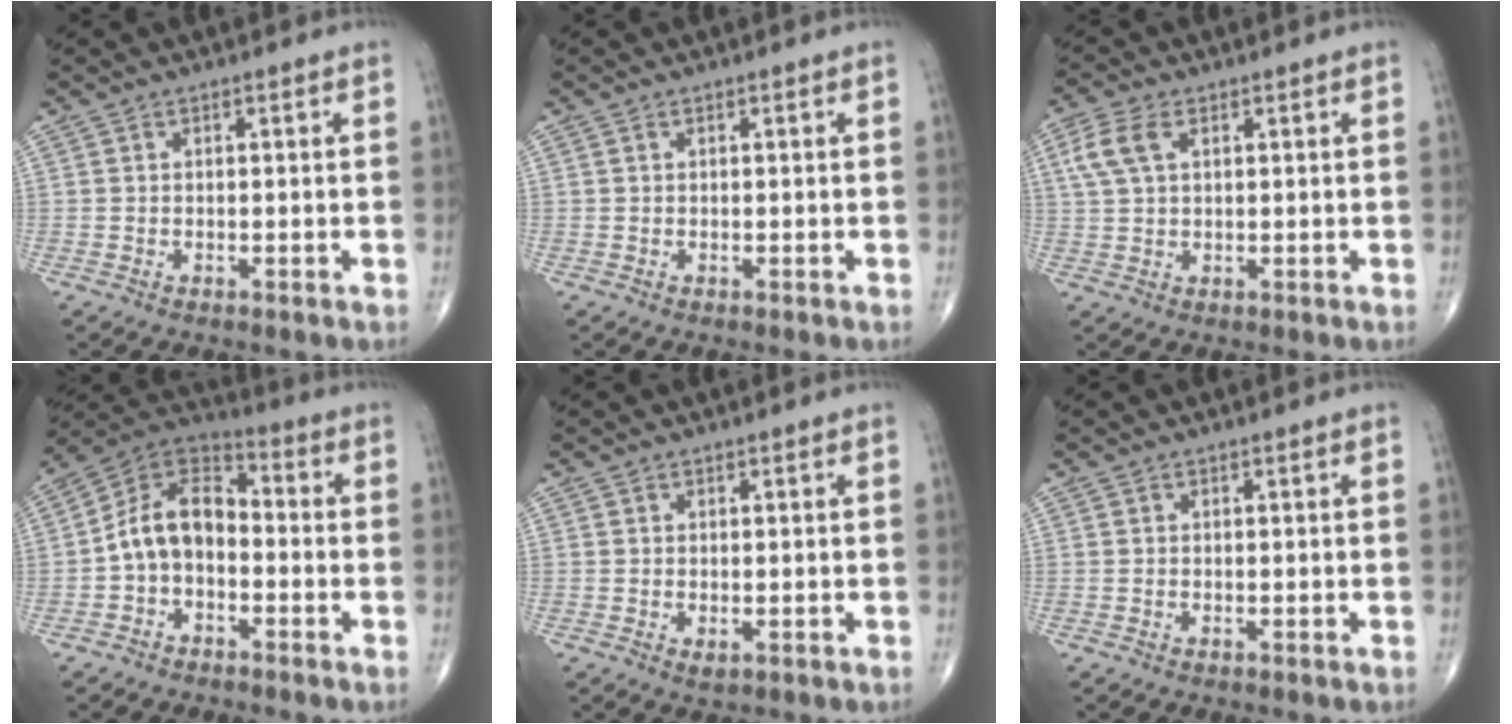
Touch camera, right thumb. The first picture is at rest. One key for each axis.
{"total": 0.0}
{"total": 6.0, "fx": 2.1, "fy": 3.4, "fz": 4.5, "tx": -0.108, "ty": 0.012, "tz": 0.043}
{"total": 11.3, "fx": -2.1, "fy": 7.5, "fz": 8.1, "tx": -0.126, "ty": 0.044, "tz": -0.054}
{"total": 1.4, "fx": -0.3, "fy": 0.8, "fz": 1.1, "tx": -0.015, "ty": -0.003, "tz": -0.002}
{"total": 0.0}